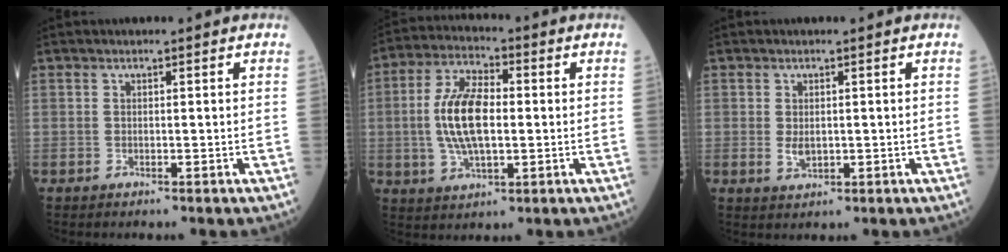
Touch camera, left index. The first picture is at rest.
{"total": 10.8, "force": [-0.2, 4.2, 9.9], "torque": [-0.209, 0.011, -0.003]}
{"total": 2.1, "force": [0.0, 1.3, 1.7], "torque": [-0.035, -0.005, 0.005]}